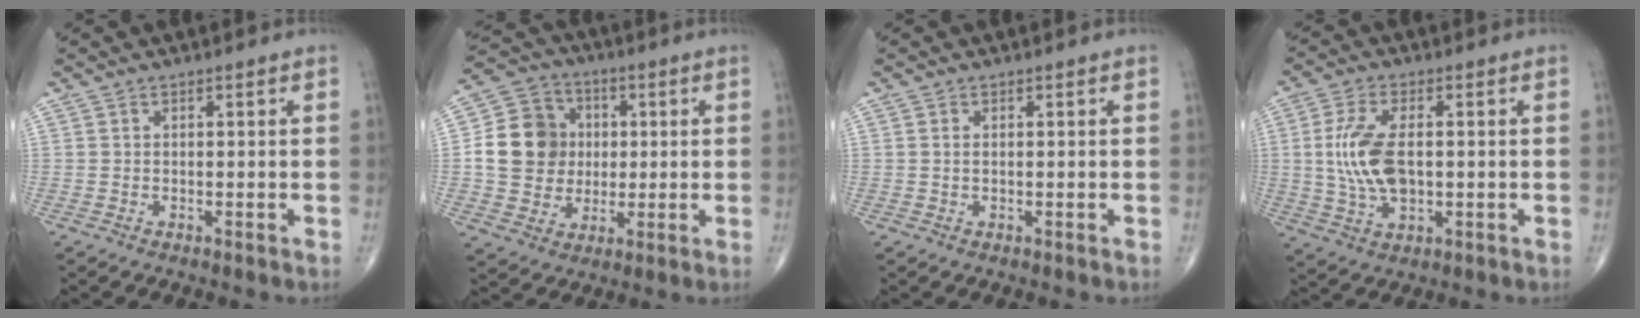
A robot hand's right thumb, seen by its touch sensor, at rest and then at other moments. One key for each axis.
{"total": 13.6, "fx": 1.0, "fy": 12.0, "fz": 6.2, "tx": -0.084, "ty": 0.016, "tz": 0.017}
{"total": 0.7, "fx": 0.2, "fy": 0.3, "fz": 0.6, "tx": -0.015, "ty": 0.003, "tz": 0.005}
{"total": 10.7, "fx": 0.5, "fy": 5.4, "fz": 9.2, "tx": -0.196, "ty": -0.002, "tz": 0.014}